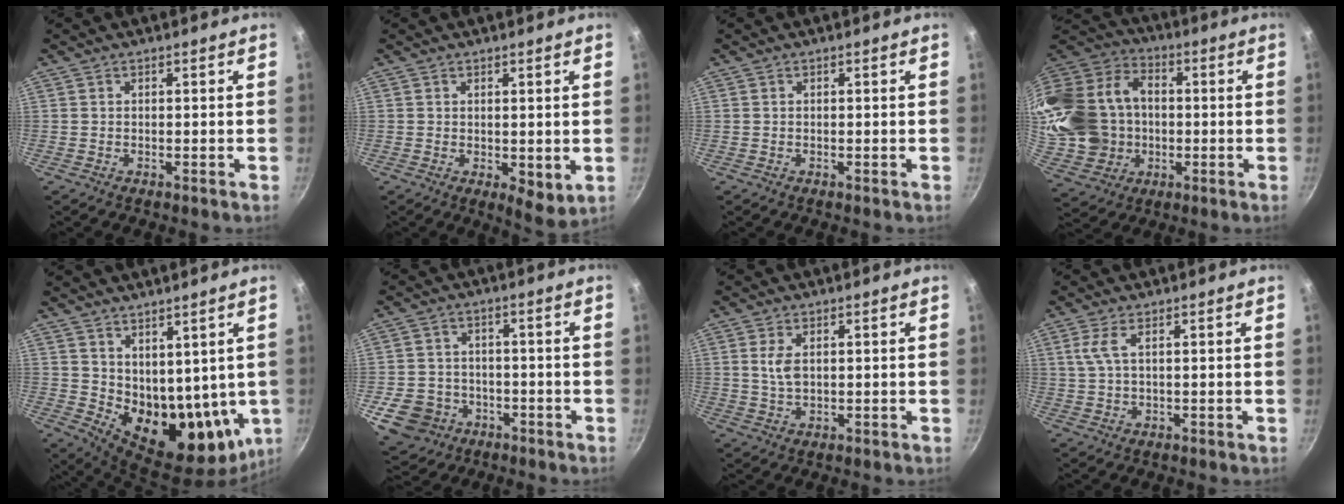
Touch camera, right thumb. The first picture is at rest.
{"total": 5.0, "force": [0.1, 2.3, 4.5], "torque": [-0.057, -0.019, 0.007]}
{"total": 0.0}
{"total": 25.1, "force": [0.0, 20.2, 14.8], "torque": [-0.301, 0.040, 0.018]}
{"total": 15.4, "force": [5.0, 9.4, 11.1], "torque": [-0.133, -0.045, 0.110]}
{"total": 10.3, "force": [-4.3, 8.5, 4.1], "torque": [-0.057, 0.031, -0.060]}
{"total": 4.0, "force": [0.9, 2.3, 3.2], "torque": [-0.059, -0.003, 0.019]}
{"total": 2.5, "force": [0.4, 1.1, 2.3], "torque": [-0.055, 0.007, 0.005]}